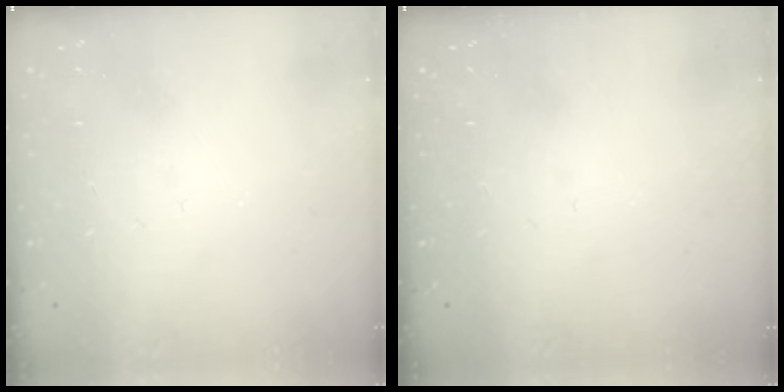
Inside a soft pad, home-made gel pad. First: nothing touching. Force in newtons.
{"total": 0.0}